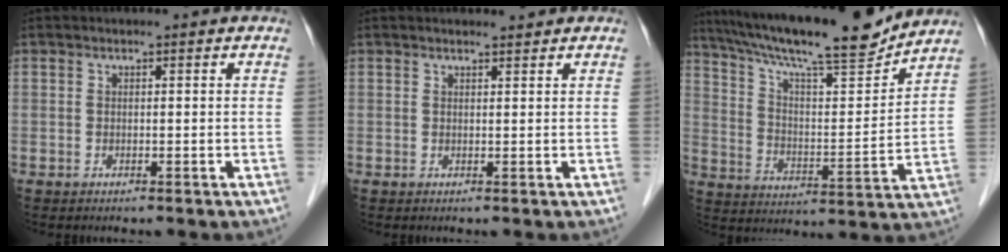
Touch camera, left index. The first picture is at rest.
{"total": 1.3, "force": [1.3, 0.1, 0.2], "torque": [-0.006, 0.001, 0.021]}
{"total": 19.1, "force": [16.8, 1.2, 9.2], "torque": [-0.159, -0.001, 0.266]}